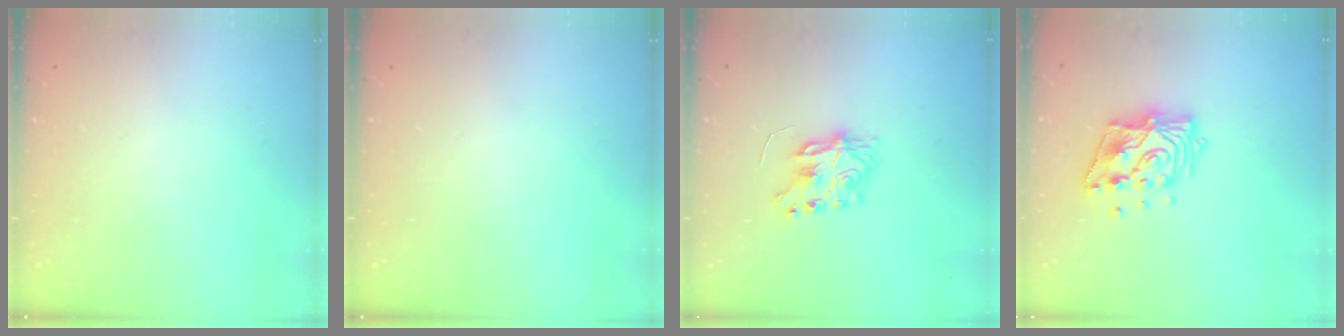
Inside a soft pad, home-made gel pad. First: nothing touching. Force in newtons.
{"total": 0.0}
{"total": 7.5, "press": 7.5, "slide": 0.3}
{"total": 13.9, "press": 13.8, "slide": 1.5}